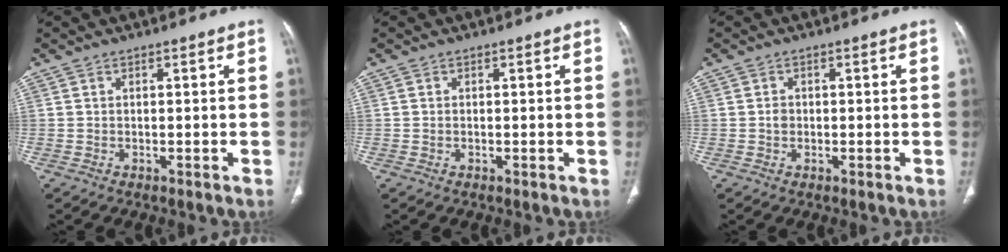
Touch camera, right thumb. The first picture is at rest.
{"total": 0.0}
{"total": 1.3, "force": [-0.1, 1.1, 0.7], "torque": [-0.009, 0.004, -0.003]}